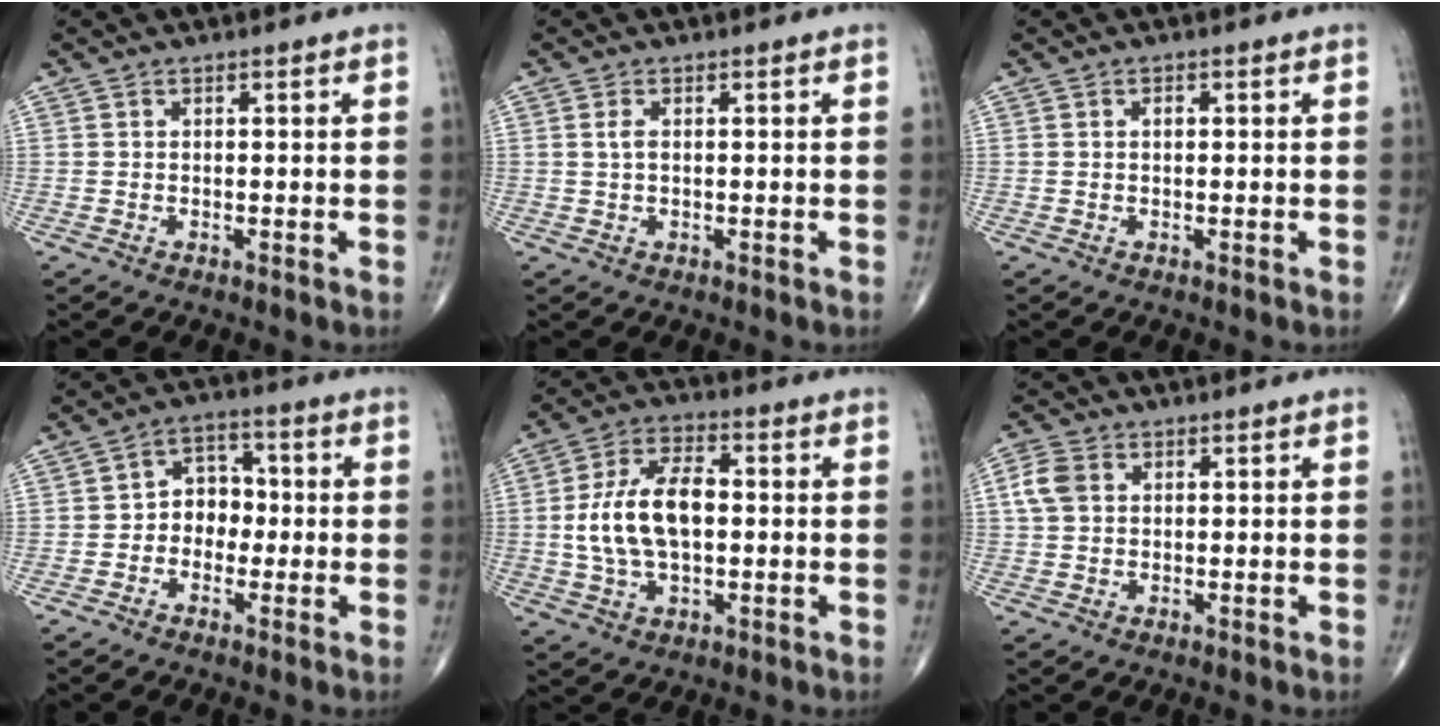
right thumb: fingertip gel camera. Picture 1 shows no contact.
{"total": 1.7, "force": [0.3, 0.9, 1.4], "torque": [-0.031, 0.002, 0.005]}
{"total": 0.9, "force": [0.1, 0.6, 0.6], "torque": [-0.007, 0.002, -0.001]}
{"total": 6.6, "force": [-0.9, 5.3, 3.9], "torque": [-0.025, 0.027, -0.029]}
{"total": 13.4, "force": [0.1, 7.4, 11.1], "torque": [-0.208, 0.019, 0.000]}
{"total": 4.8, "force": [1.1, 3.6, 2.9], "torque": [-0.063, 0.008, 0.019]}